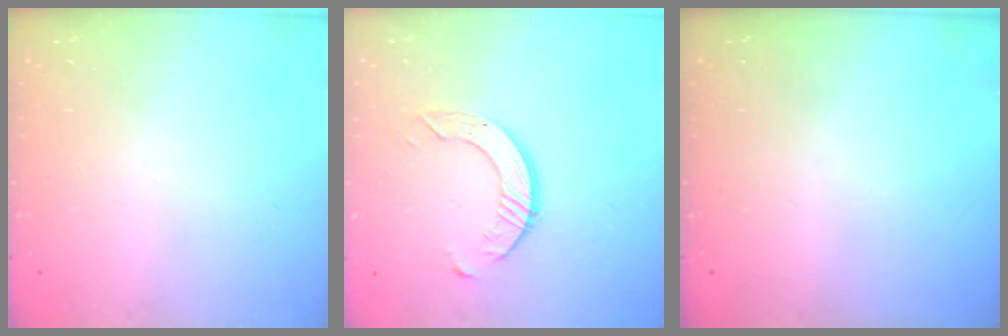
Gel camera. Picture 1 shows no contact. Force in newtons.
{"total": 6.4, "press": 6.4, "slide": 0.6}
{"total": 0.0}